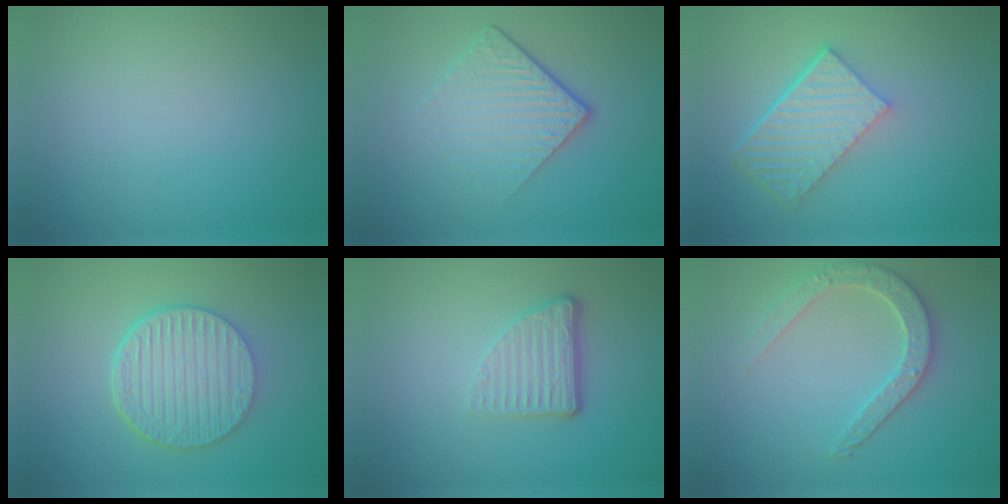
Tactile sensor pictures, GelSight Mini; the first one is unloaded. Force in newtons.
{"total": 4.4, "press": 2.7, "slide": 3.5}
{"total": 6.0, "press": 4.2, "slide": 4.3}
{"total": 6.5, "press": 4.8, "slide": 4.5}
{"total": 4.0, "press": 2.7, "slide": 2.9}
{"total": 3.4, "press": 3.1, "slide": 1.4}